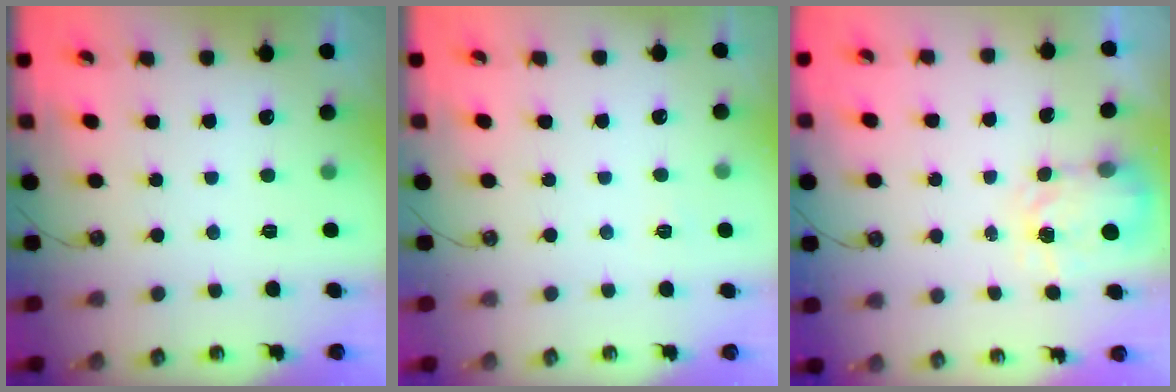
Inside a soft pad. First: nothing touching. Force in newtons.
{"total": 2.6, "press": 2.6, "slide": 0.3}
{"total": 3.6, "press": 3.6, "slide": 0.5}